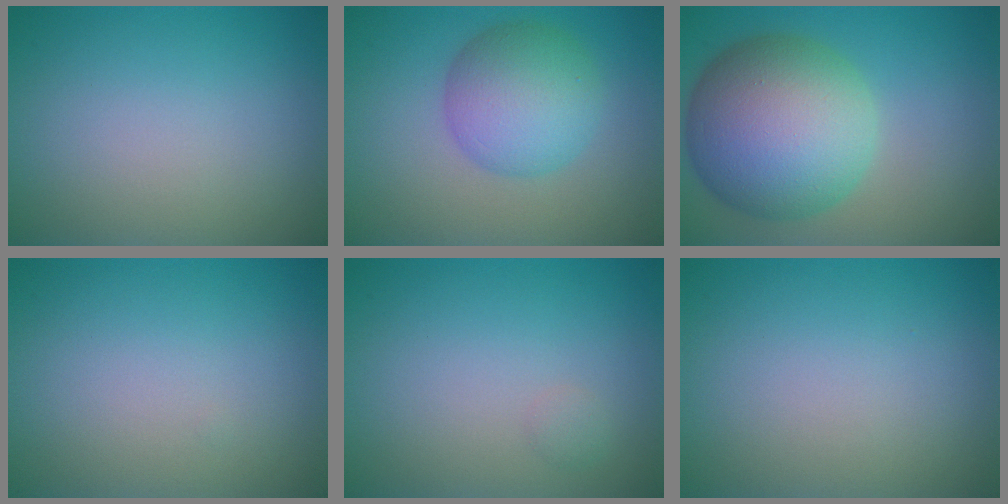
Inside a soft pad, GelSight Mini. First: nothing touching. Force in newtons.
{"total": 6.1, "press": 6.1, "slide": 0.2}
{"total": 12.5, "press": 12.4, "slide": 0.4}
{"total": 0.0}
{"total": 0.6, "press": 0.6, "slide": 0.0}
{"total": 0.0}